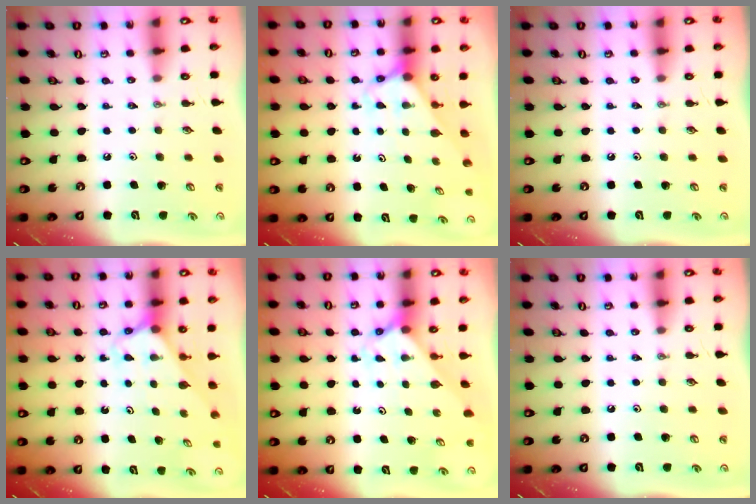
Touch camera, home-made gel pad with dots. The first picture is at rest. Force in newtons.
{"total": 2.6, "press": 2.6, "slide": 0.2}
{"total": 0.0}
{"total": 2.5, "press": 2.5, "slide": 0.2}
{"total": 2.1, "press": 2.1, "slide": 0.1}
{"total": 0.0}